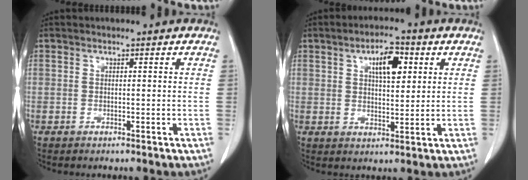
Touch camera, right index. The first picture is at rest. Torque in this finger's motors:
{"motor_torque": [0.43, 0.39, 0.25, 0.07]}